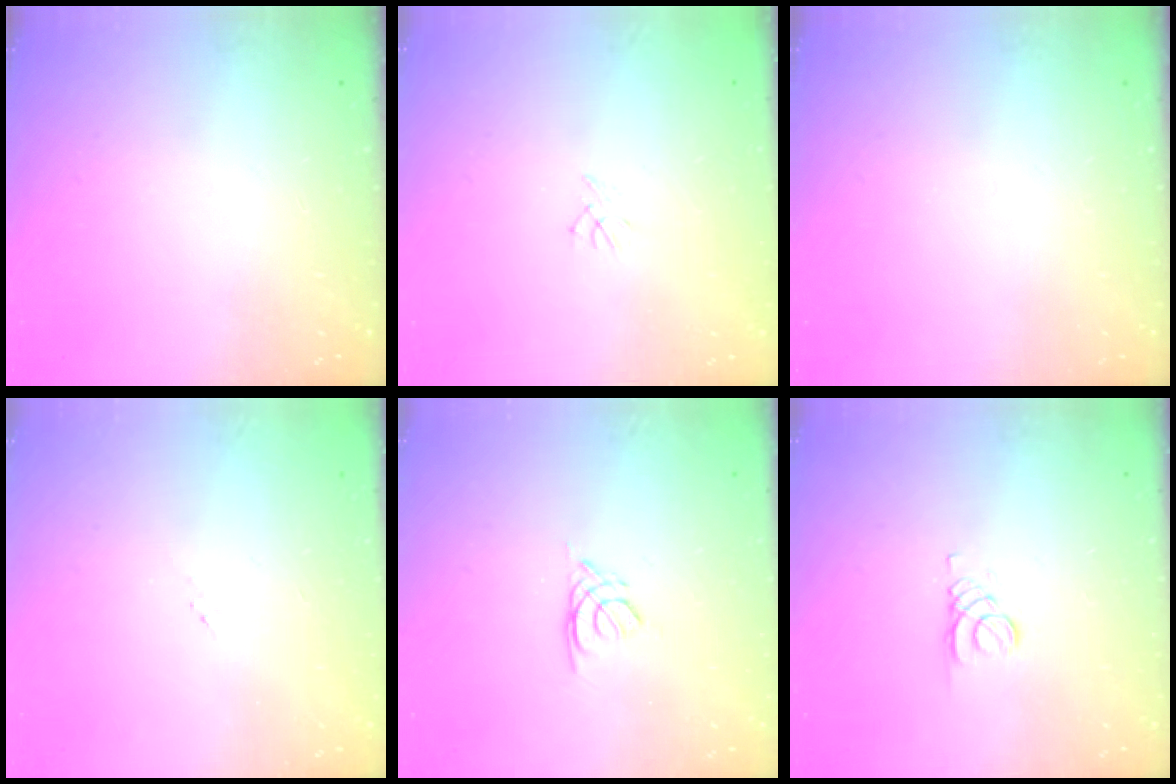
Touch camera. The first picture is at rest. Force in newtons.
{"total": 0.5, "press": 0.4, "slide": 0.3}
{"total": 0.0}
{"total": 0.9, "press": 0.8, "slide": 0.4}
{"total": 2.6, "press": 2.6, "slide": 0.3}
{"total": 0.7, "press": 0.7, "slide": 0.1}